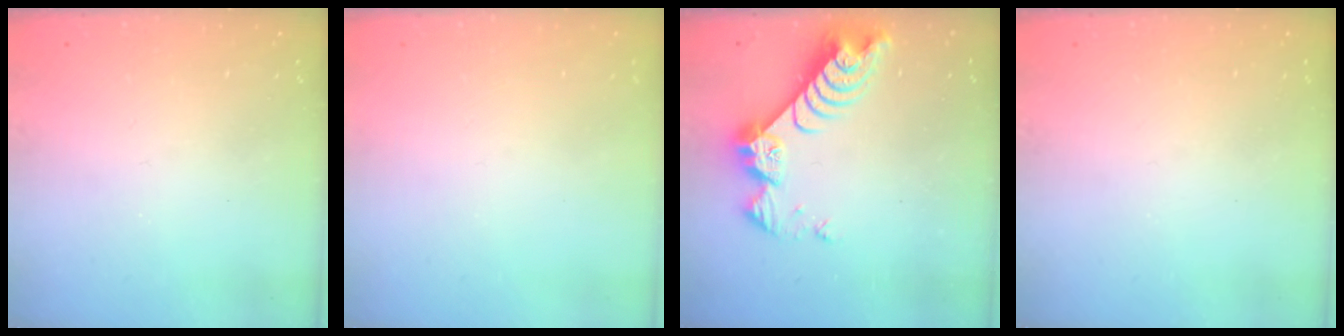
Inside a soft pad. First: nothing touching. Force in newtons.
{"total": 0.0}
{"total": 9.9, "press": 9.9, "slide": 0.9}
{"total": 0.0}